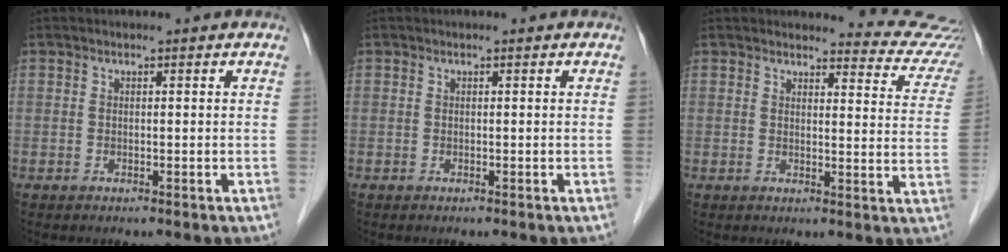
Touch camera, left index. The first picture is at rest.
{"total": 0.0}
{"total": 12.3, "force": [12.2, 1.6, 0.6], "torque": [0.028, -0.076, 0.099]}